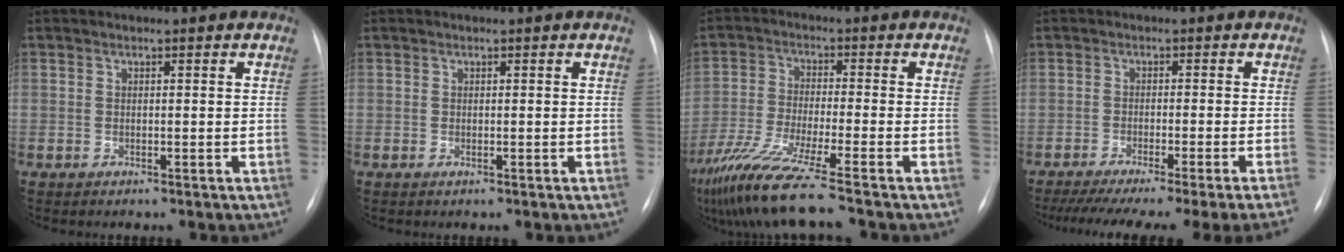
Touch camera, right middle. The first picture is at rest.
{"total": 0.0}
{"total": 11.5, "force": [-8.8, -1.3, 7.4], "torque": [-0.143, -0.046, -0.157]}
{"total": 19.5, "force": [-16.8, -1.4, 9.8], "torque": [-0.106, -0.049, -0.231]}